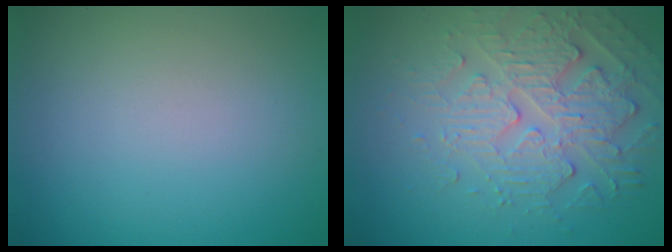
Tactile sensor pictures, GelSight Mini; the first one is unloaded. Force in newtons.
{"total": 4.8, "press": 4.1, "slide": 2.3}